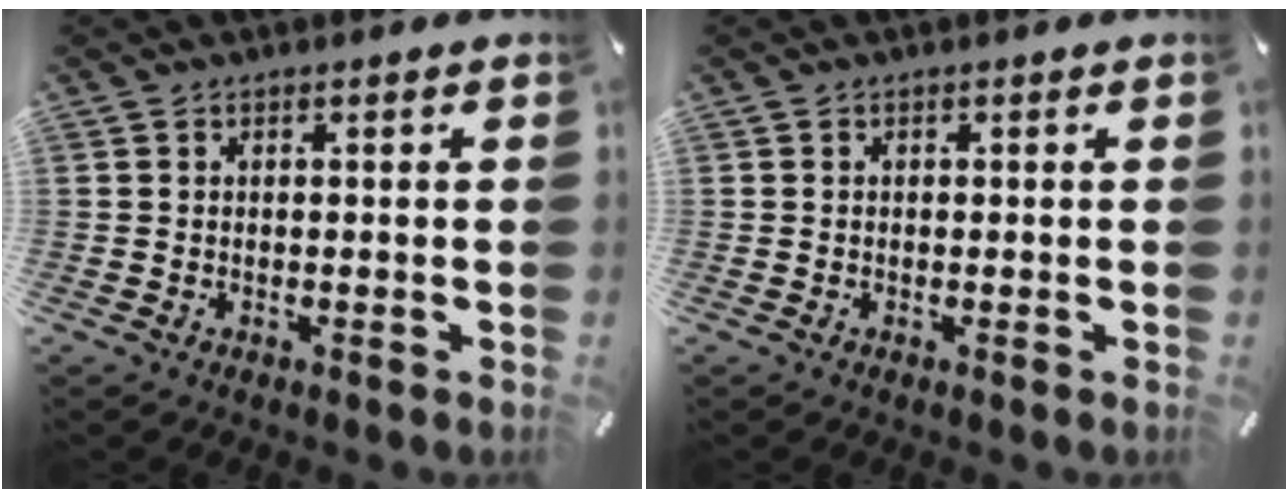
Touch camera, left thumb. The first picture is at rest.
{"total": 0.0}